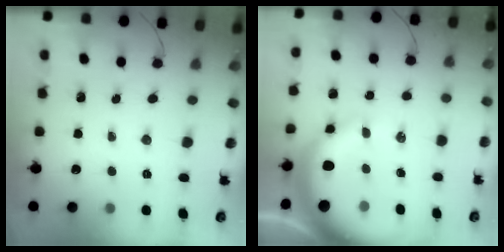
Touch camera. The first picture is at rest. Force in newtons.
{"total": 12.1, "press": 11.9, "slide": 2.2}